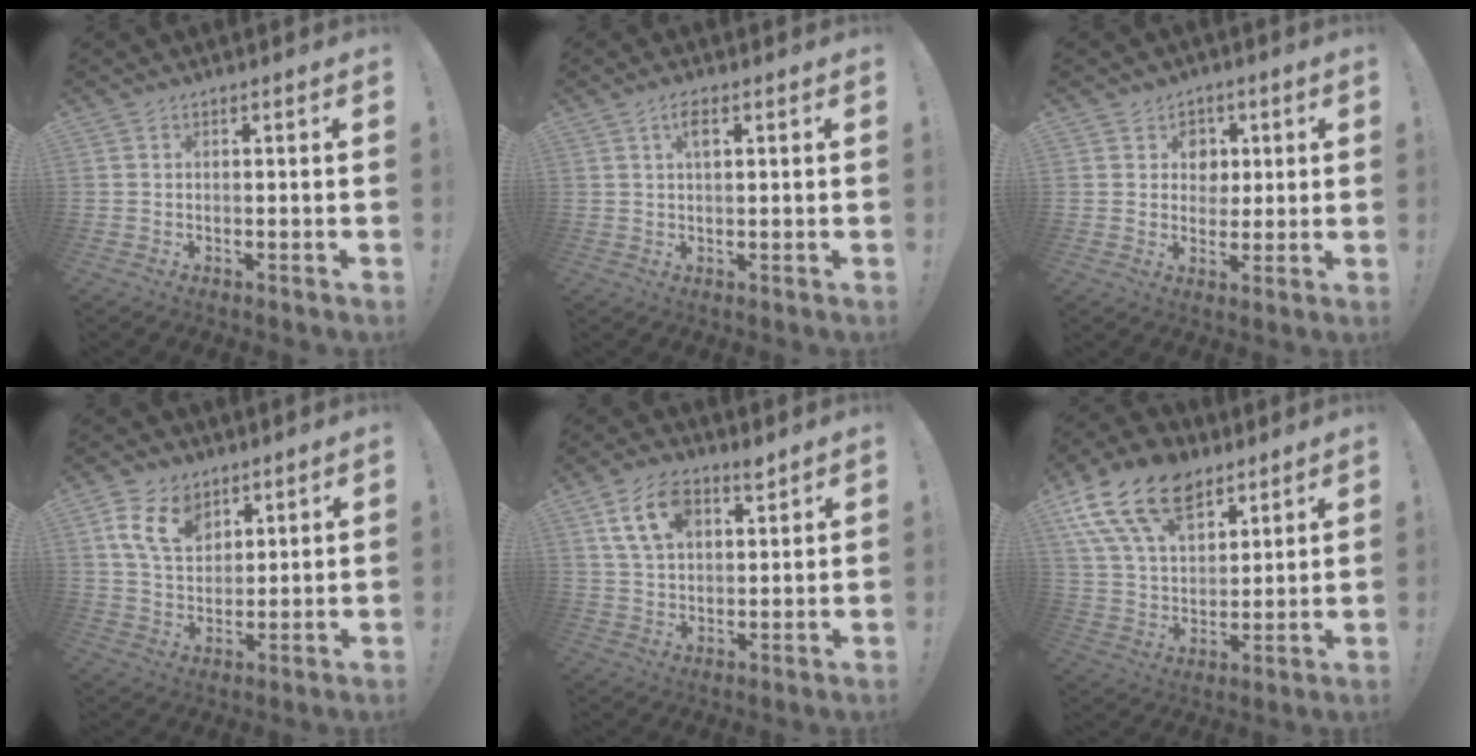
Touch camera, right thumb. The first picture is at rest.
{"total": 3.7, "force": [1.6, 1.9, 2.8], "torque": [-0.044, -0.001, 0.025]}
{"total": 6.8, "force": [1.6, 6.6, 0.9], "torque": [0.001, -0.018, 0.031]}
{"total": 12.1, "force": [6.8, 8.0, 6.1], "torque": [-0.111, -0.025, 0.133]}
{"total": 12.0, "force": [6.6, 7.1, 7.0], "torque": [-0.112, -0.021, 0.125]}
{"total": 19.4, "force": [11.6, 11.7, 10.2], "torque": [-0.179, -0.071, 0.214]}